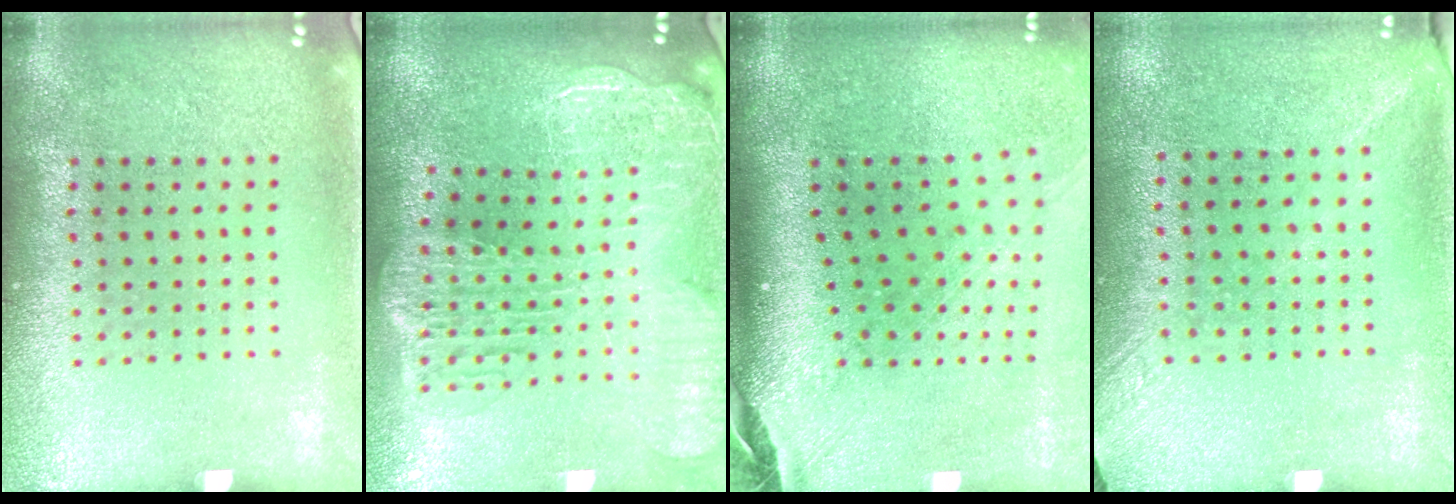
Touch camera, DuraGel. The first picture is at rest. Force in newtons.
{"total": 2.9, "press": 2.4, "slide": 1.7}
{"total": 2.8, "press": 2.0, "slide": 1.9}
{"total": 1.2, "press": 0.9, "slide": 0.9}